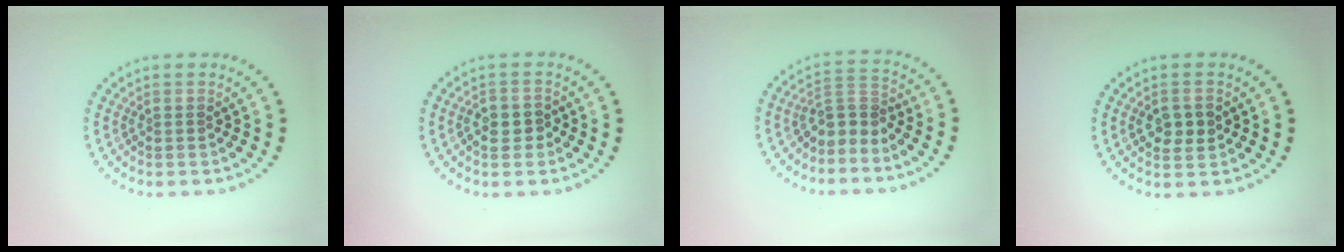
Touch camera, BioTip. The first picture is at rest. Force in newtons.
{"total": 1.7, "press": 1.6, "slide": 0.4}
{"total": 2.7, "press": 2.0, "slide": 1.9}
{"total": 2.4, "press": 2.4, "slide": 0.2}